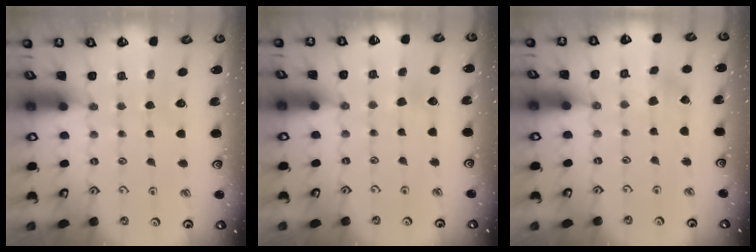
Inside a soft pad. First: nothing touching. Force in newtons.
{"total": 2.9, "press": 2.9, "slide": 0.3}
{"total": 1.5, "press": 1.4, "slide": 0.2}